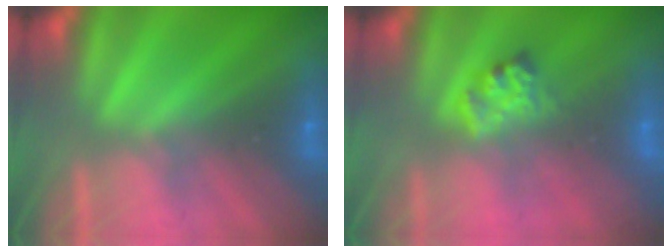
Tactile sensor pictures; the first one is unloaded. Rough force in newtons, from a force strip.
{"total": 2.4}